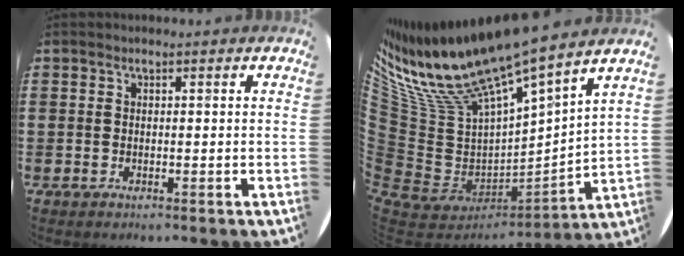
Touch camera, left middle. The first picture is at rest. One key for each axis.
{"total": 14.2, "fx": 12.7, "fy": 2.8, "fz": 5.8, "tx": -0.162, "ty": -0.104, "tz": 0.220}